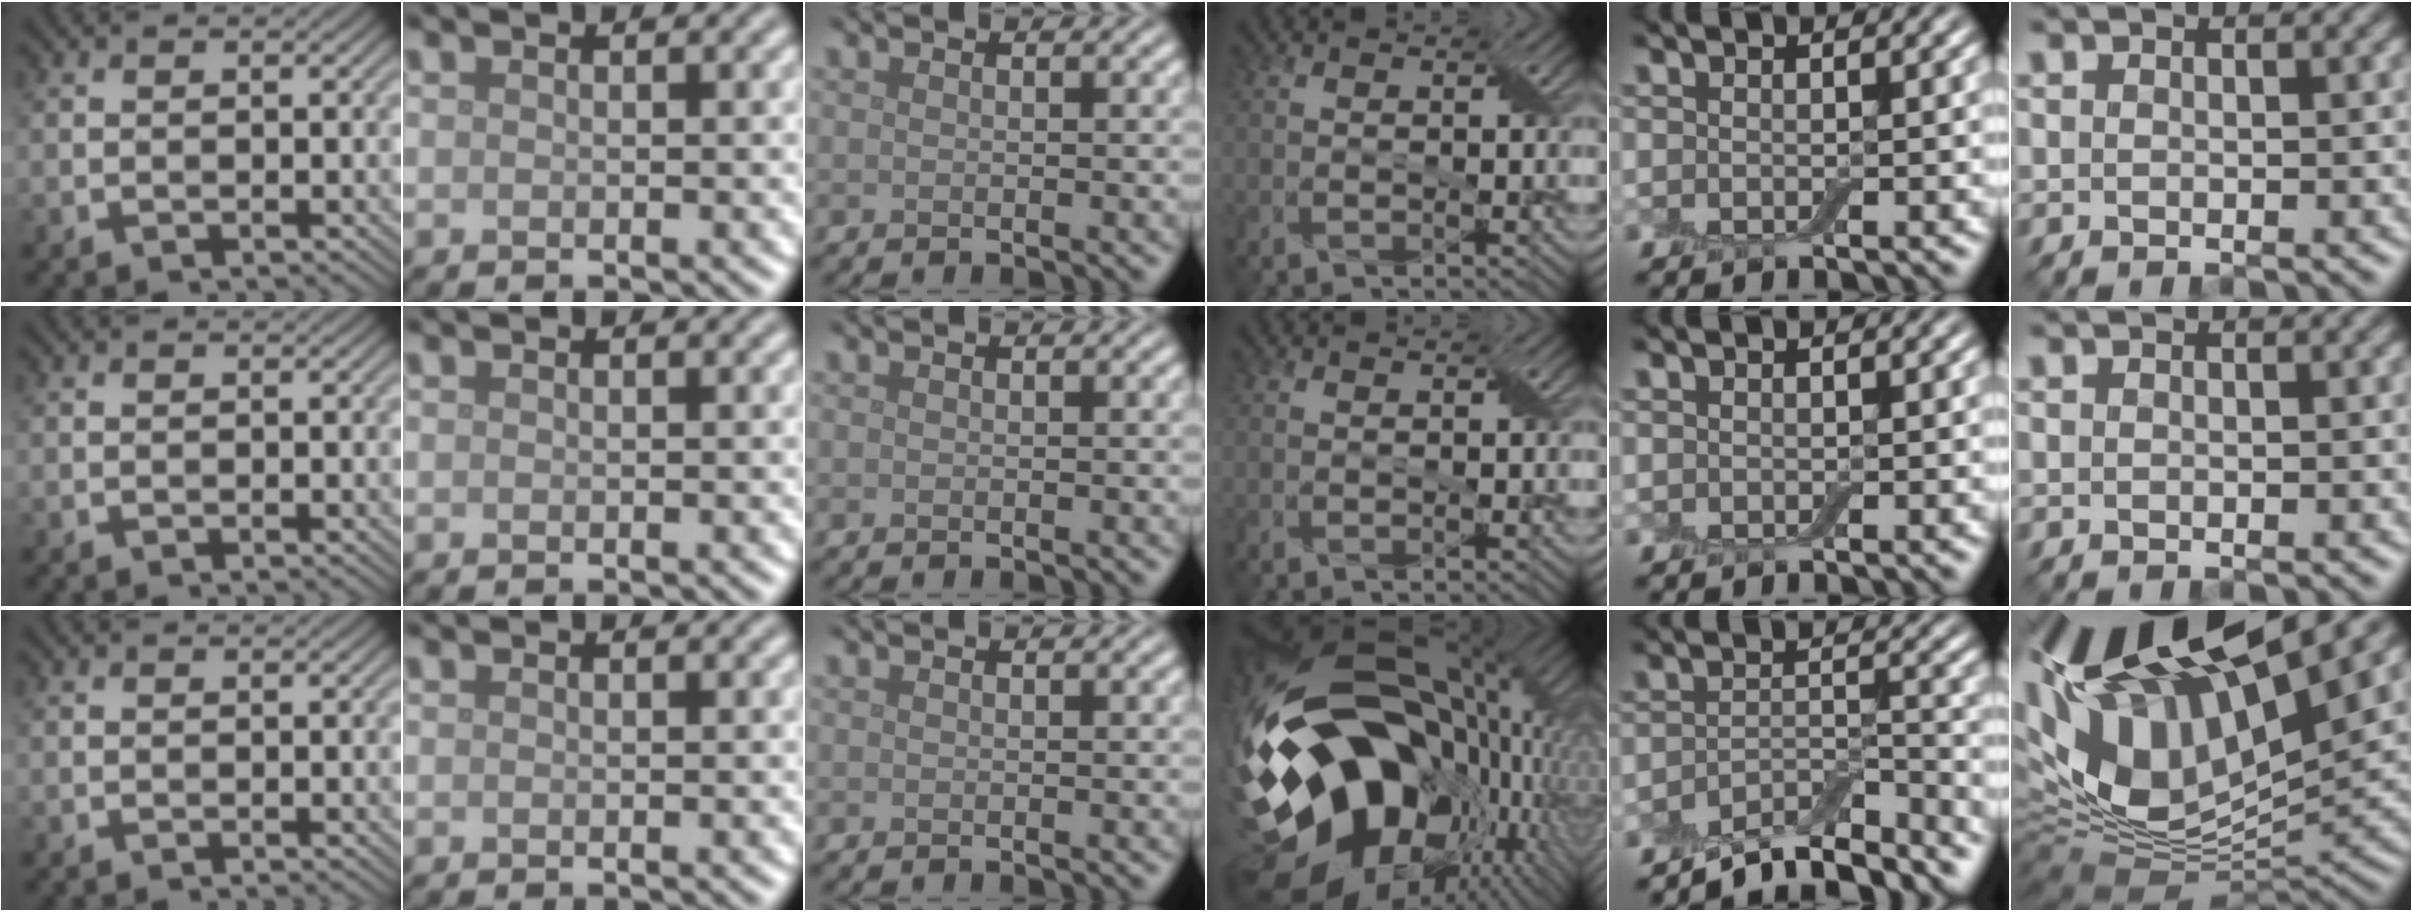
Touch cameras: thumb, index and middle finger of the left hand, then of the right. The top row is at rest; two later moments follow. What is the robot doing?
{"motion": "wrap", "object": "cling film"}